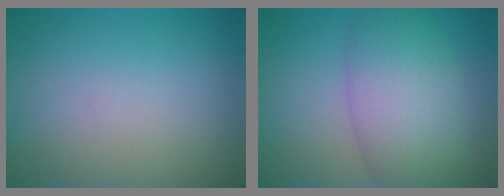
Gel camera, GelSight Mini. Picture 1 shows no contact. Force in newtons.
{"total": 7.4, "press": 7.4, "slide": 0.2}